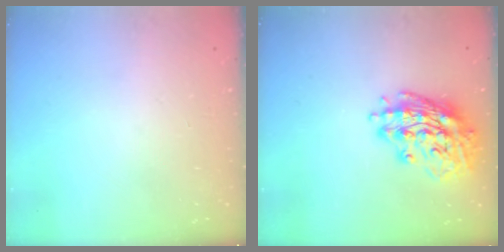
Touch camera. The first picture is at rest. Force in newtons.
{"total": 16.4, "press": 16.2, "slide": 2.5}